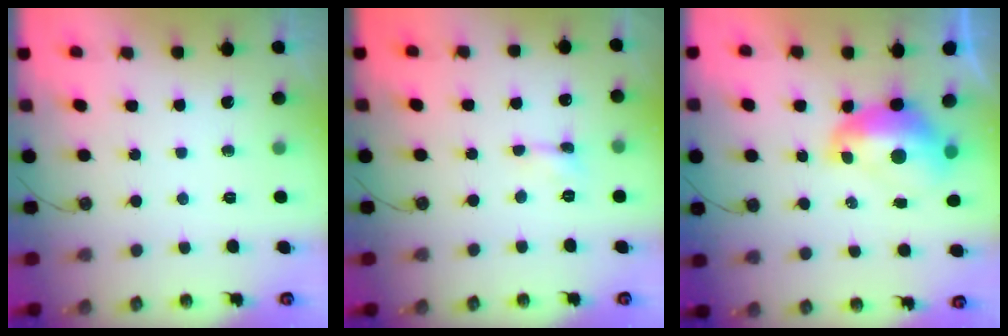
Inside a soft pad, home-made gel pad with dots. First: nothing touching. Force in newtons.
{"total": 0.0}
{"total": 2.6, "press": 2.5, "slide": 0.7}